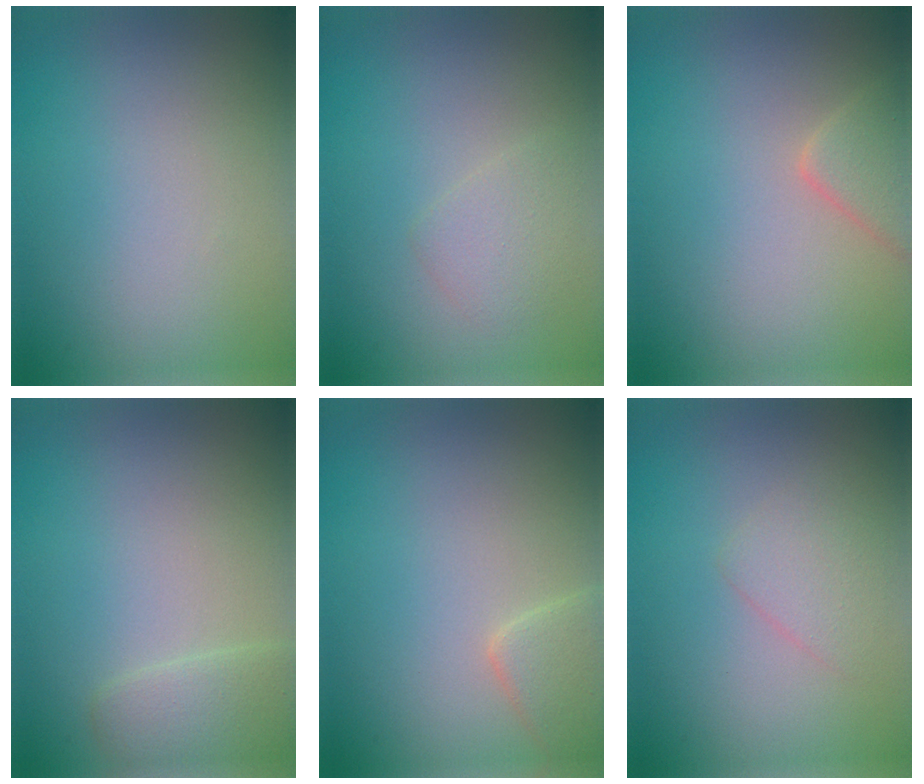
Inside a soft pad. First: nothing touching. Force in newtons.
{"total": 1.7, "press": 1.7, "slide": 0.2}
{"total": 2.0, "press": 2.0, "slide": 0.1}
{"total": 2.1, "press": 2.0, "slide": 0.1}
{"total": 2.3, "press": 2.3, "slide": 0.2}
{"total": 1.7, "press": 1.7, "slide": 0.0}